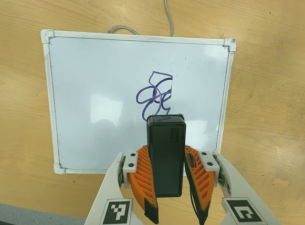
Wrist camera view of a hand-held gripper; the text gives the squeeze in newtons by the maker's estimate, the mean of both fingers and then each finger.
{"total": 6.8, "left": 5.6, "right": 8.1}